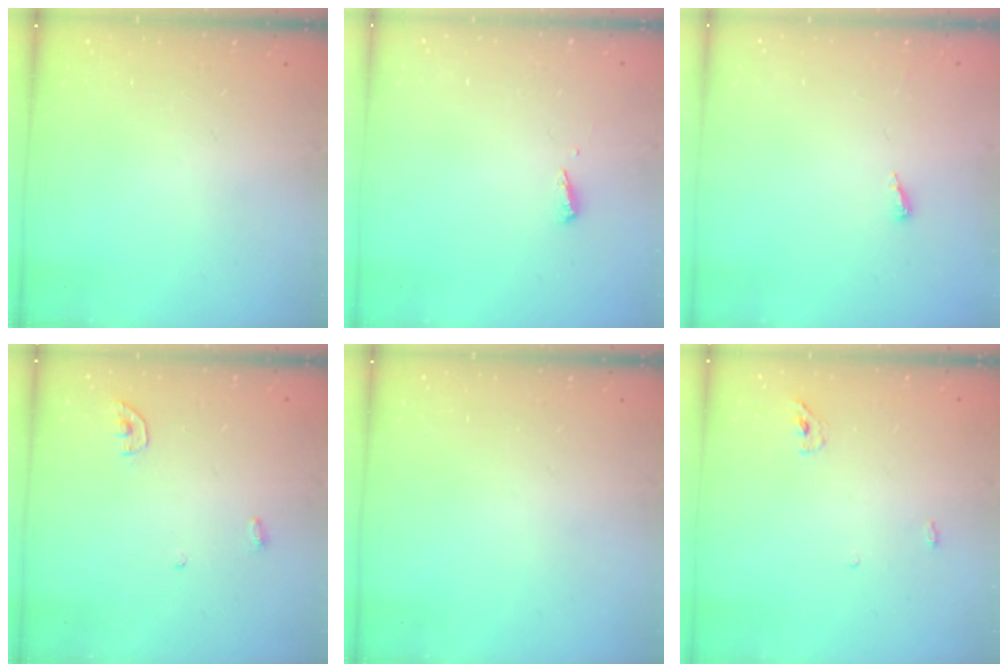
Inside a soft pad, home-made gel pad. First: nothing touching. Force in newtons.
{"total": 2.5, "press": 2.5, "slide": 0.1}
{"total": 2.8, "press": 2.8, "slide": 0.2}
{"total": 3.8, "press": 3.8, "slide": 0.3}
{"total": 0.0}
{"total": 3.3, "press": 3.3, "slide": 0.7}